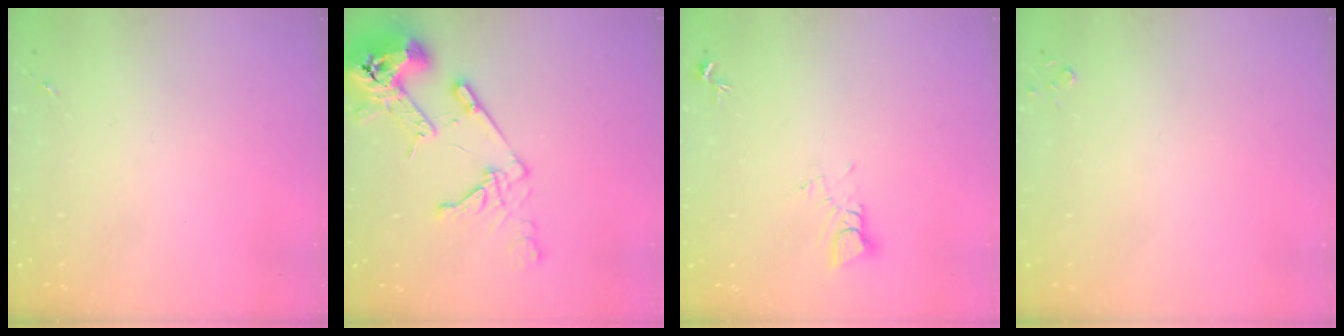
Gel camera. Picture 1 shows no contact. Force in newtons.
{"total": 18.8, "press": 18.6, "slide": 2.5}
{"total": 3.8, "press": 3.8, "slide": 0.3}
{"total": 2.8, "press": 2.8, "slide": 0.3}